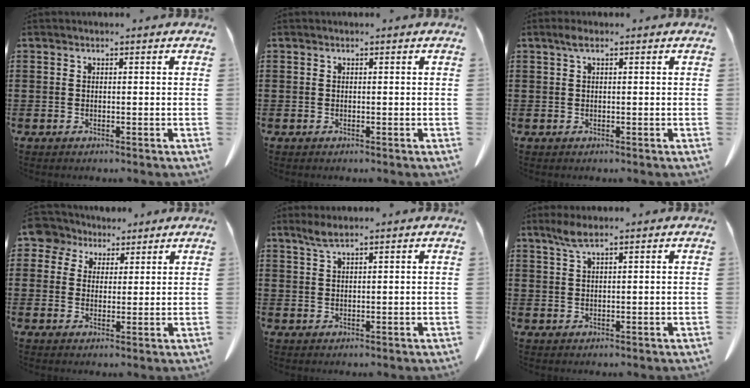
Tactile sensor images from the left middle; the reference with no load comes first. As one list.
[{"total": 0.0}, {"total": 1.3, "force": [0.5, 0.3, 1.1], "torque": [-0.025, 0.004, 0.007]}, {"total": 5.4, "force": [3.9, 3.6, 1.1], "torque": [-0.041, 0.000, 0.071]}, {"total": 2.3, "force": [1.7, 0.2, 1.5], "torque": [-0.033, 0.001, 0.032]}, {"total": 2.8, "force": [1.8, 0.5, 2.1], "torque": [-0.045, 0.003, 0.032]}]